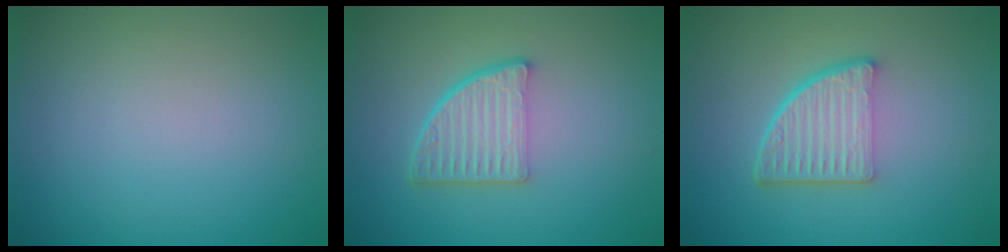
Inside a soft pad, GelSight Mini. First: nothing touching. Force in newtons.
{"total": 4.9, "press": 3.3, "slide": 3.6}
{"total": 5.2, "press": 3.6, "slide": 3.7}